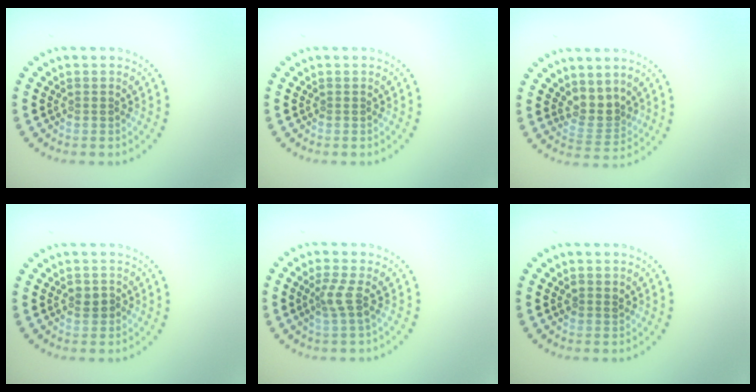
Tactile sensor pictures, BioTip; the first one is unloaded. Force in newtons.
{"total": 0.0}
{"total": 2.7, "press": 2.1, "slide": 1.7}
{"total": 1.3, "press": 1.2, "slide": 0.4}
{"total": 1.9, "press": 1.4, "slide": 1.3}
{"total": 0.8, "press": 0.7, "slide": 0.3}